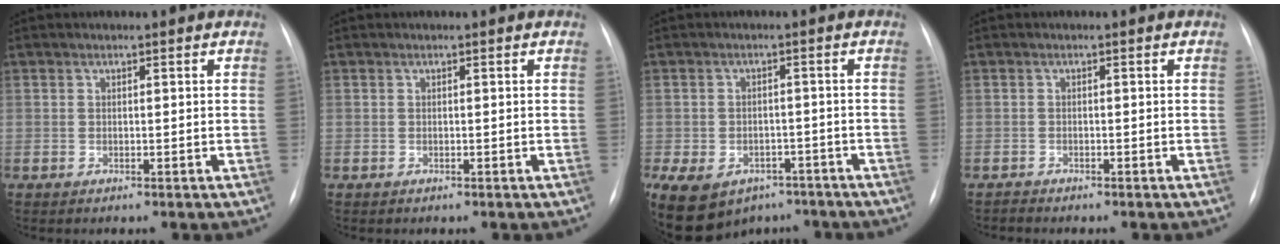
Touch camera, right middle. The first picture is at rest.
{"total": 0.0}
{"total": 20.8, "force": [-11.9, 14.8, 8.7], "torque": [-0.269, -0.009, -0.156]}
{"total": 0.7, "force": [-0.6, 0.0, -0.2], "torque": [0.000, -0.004, -0.012]}